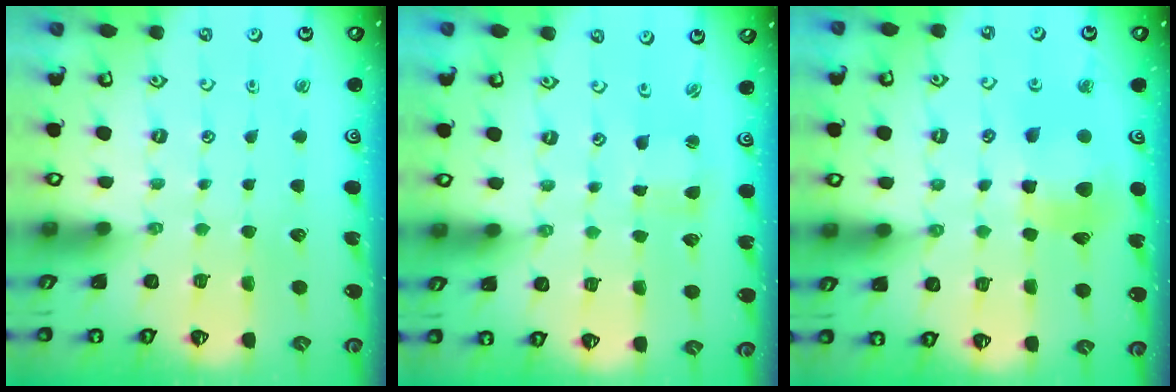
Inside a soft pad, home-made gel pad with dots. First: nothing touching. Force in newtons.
{"total": 1.2, "press": 1.1, "slide": 0.3}
{"total": 10.4, "press": 10.3, "slide": 1.3}